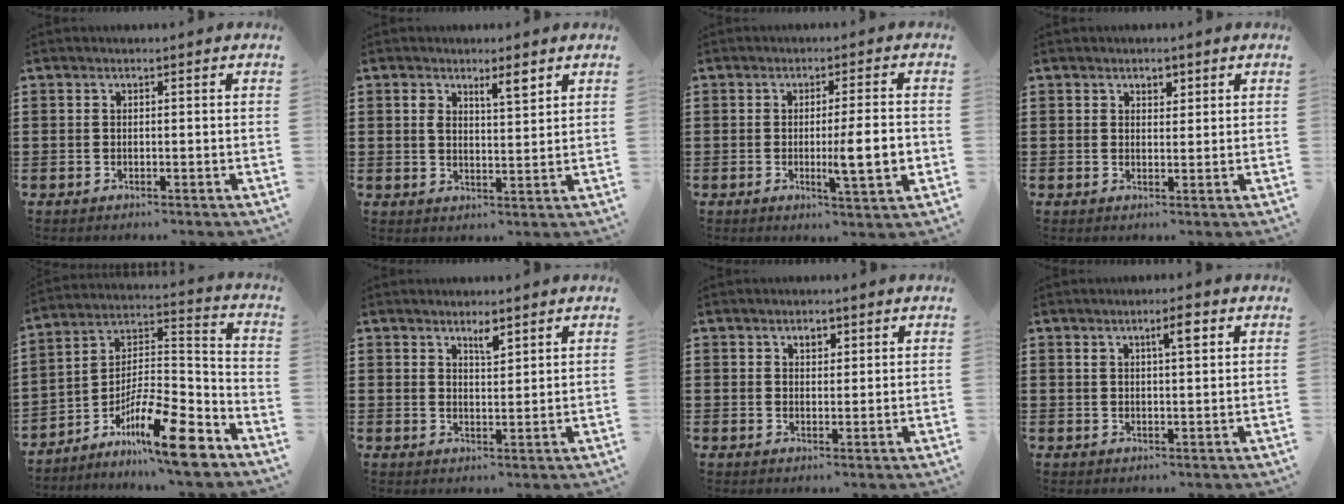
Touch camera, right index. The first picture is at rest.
{"total": 3.9, "force": [2.5, 1.0, 2.8], "torque": [-0.044, -0.002, 0.040]}
{"total": 7.5, "force": [-1.0, 1.0, 7.4], "torque": [-0.104, -0.010, -0.019]}
{"total": 1.8, "force": [1.3, 1.0, 0.7], "torque": [-0.008, 0.002, 0.022]}
{"total": 12.5, "force": [-8.6, 2.9, 8.6], "torque": [-0.151, 0.016, -0.161]}
{"total": 2.7, "force": [2.1, 0.7, 1.5], "torque": [-0.026, -0.001, 0.036]}
{"total": 1.8, "force": [1.0, 1.1, 1.0], "torque": [-0.015, 0.002, 0.017]}
{"total": 3.6, "force": [1.8, 0.7, 3.0], "torque": [-0.039, -0.003, 0.024]}